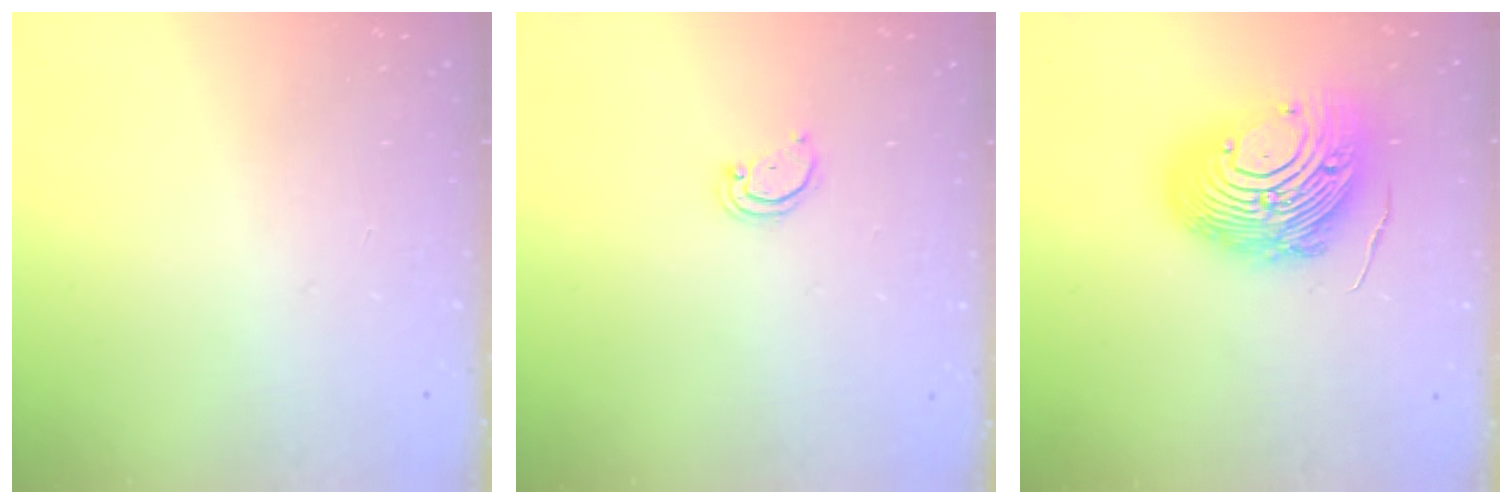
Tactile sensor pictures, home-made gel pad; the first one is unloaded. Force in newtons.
{"total": 1.8, "press": 1.8, "slide": 0.2}
{"total": 17.6, "press": 17.5, "slide": 2.2}